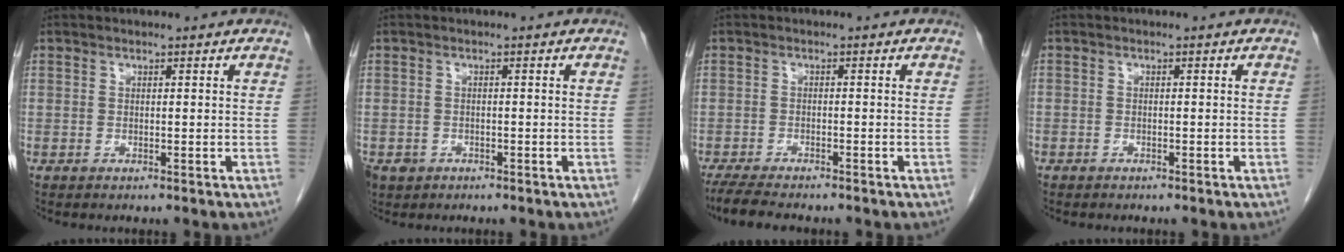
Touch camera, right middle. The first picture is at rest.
{"total": 2.9, "force": [-1.7, 2.3, 0.5], "torque": [-0.010, 0.003, -0.026]}
{"total": 6.8, "force": [-5.8, 1.1, 3.3], "torque": [-0.059, -0.018, -0.096]}
{"total": 0.9, "force": [-0.7, 0.6, 0.1], "torque": [-0.009, 0.002, -0.013]}